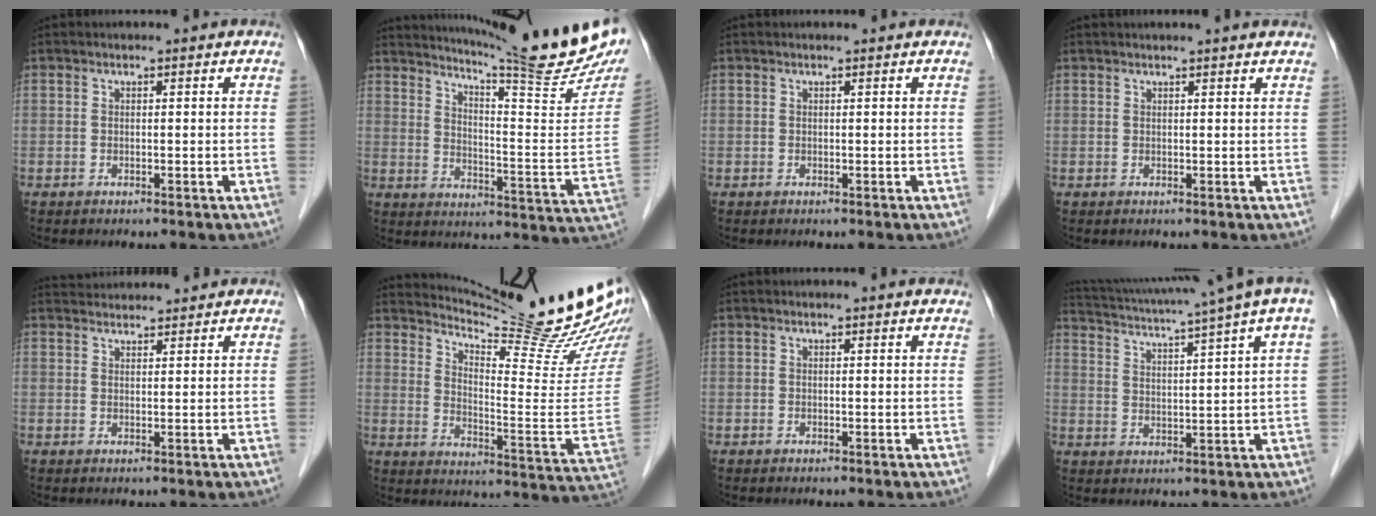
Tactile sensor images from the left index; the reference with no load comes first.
{"total": 21.8, "force": [19.4, -1.0, 10.0], "torque": [-0.158, -0.101, 0.248]}
{"total": 0.8, "force": [0.7, -0.1, 0.2], "torque": [-0.007, 0.003, 0.010]}
{"total": 4.2, "force": [3.8, -0.5, 1.7], "torque": [-0.020, 0.019, 0.038]}
{"total": 6.2, "force": [6.1, 0.4, 0.9], "torque": [-0.019, 0.036, 0.086]}
{"total": 23.8, "force": [21.6, 0.8, 9.9], "torque": [-0.149, -0.113, 0.276]}
{"total": 2.0, "force": [2.0, -0.1, 0.6], "torque": [-0.012, 0.003, 0.015]}
{"total": 14.6, "force": [11.7, -1.8, 8.5], "torque": [-0.154, -0.008, 0.158]}